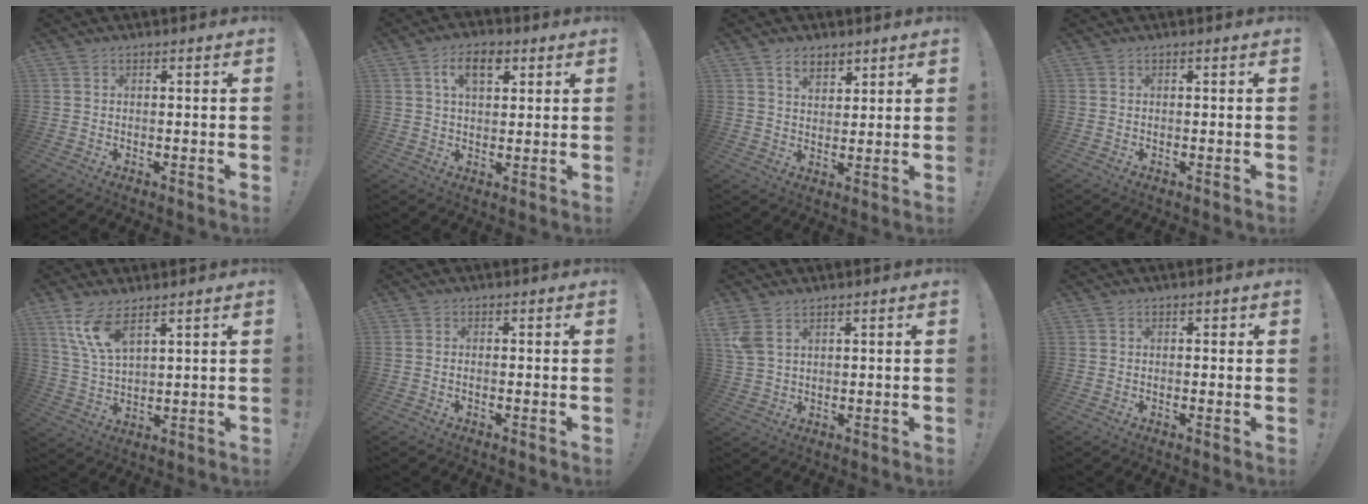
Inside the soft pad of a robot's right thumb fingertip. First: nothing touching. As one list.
[{"total": 8.1, "force": [3.3, 4.5, 5.9], "torque": [-0.090, 0.004, 0.057]}, {"total": 5.2, "force": [3.8, 3.0, 1.9], "torque": [-0.027, -0.020, 0.069]}, {"total": 0.0}, {"total": 9.7, "force": [6.3, 3.0, 6.8], "torque": [-0.142, -0.022, 0.116]}, {"total": 0.6, "force": [-0.5, 0.0, 0.4], "torque": [-0.012, 0.001, -0.008]}, {"total": 4.9, "force": [2.9, 2.5, 3.1], "torque": [-0.062, -0.007, 0.059]}, {"total": 0.6, "force": [0.0, 0.5, 0.4], "torque": [0.000, 0.001, -0.001]}]